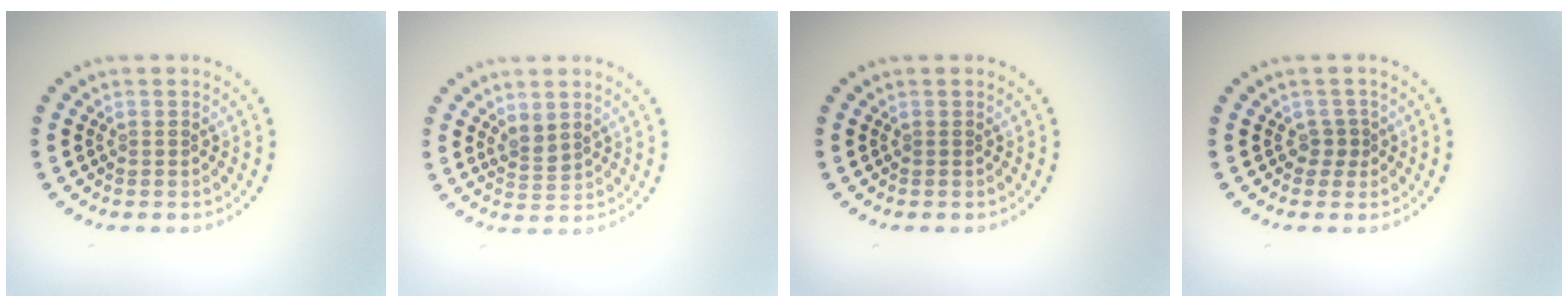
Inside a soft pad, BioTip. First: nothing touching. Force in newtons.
{"total": 1.5, "press": 1.2, "slide": 0.8}
{"total": 0.0}
{"total": 1.1, "press": 0.8, "slide": 0.8}